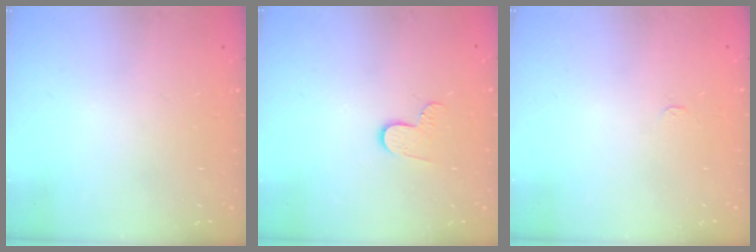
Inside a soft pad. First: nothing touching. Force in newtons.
{"total": 6.4, "press": 6.4, "slide": 0.5}
{"total": 2.4, "press": 2.4, "slide": 0.3}